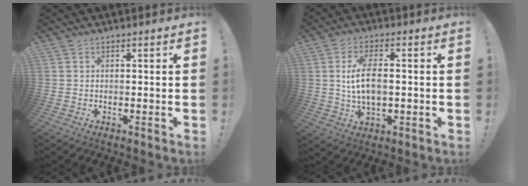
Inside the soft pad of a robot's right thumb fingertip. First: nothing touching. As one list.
[{"total": 9.4, "force": [0.3, 4.9, 8.1], "torque": [-0.144, -0.002, 0.005]}]